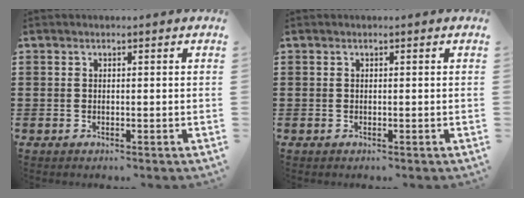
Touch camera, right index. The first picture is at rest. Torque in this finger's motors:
{"motor_torque": [0.00, 0.00, 0.00, 0.00]}